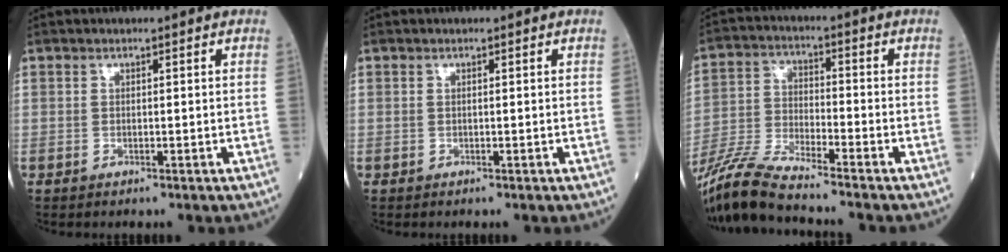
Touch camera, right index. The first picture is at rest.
{"total": 0.0}
{"total": 14.4, "force": [-13.0, -0.6, 6.0], "torque": [-0.130, -0.014, -0.252]}